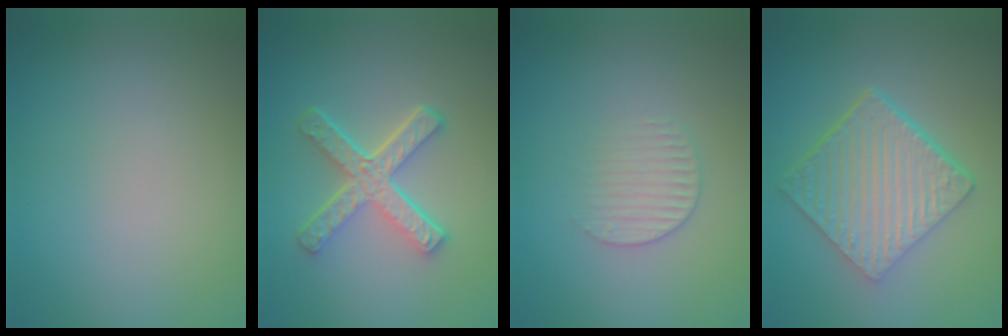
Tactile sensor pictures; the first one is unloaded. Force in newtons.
{"total": 5.2, "press": 3.8, "slide": 3.6}
{"total": 1.9, "press": 1.9, "slide": 0.3}
{"total": 6.6, "press": 4.6, "slide": 4.7}